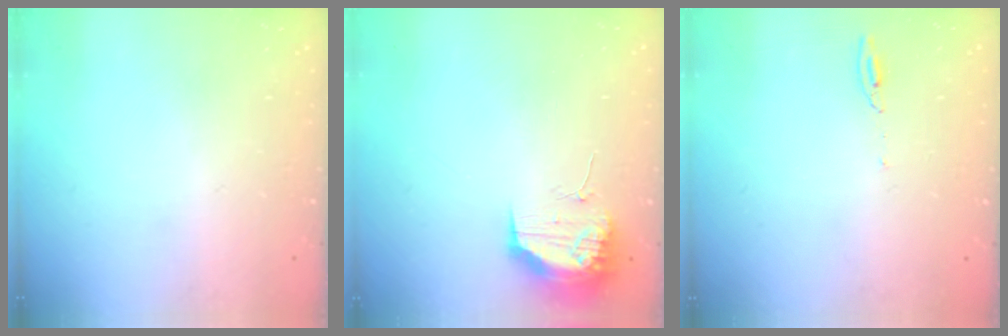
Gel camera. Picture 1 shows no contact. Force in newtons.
{"total": 13.8, "press": 11.9, "slide": 6.9}
{"total": 4.1, "press": 4.0, "slide": 0.7}